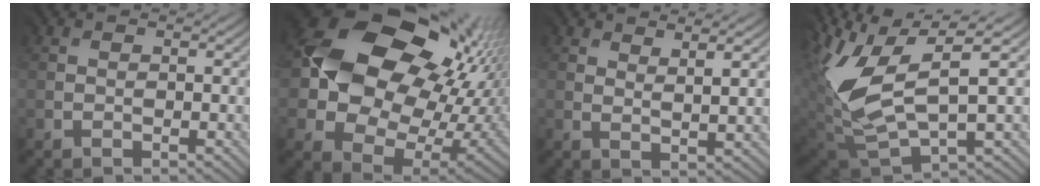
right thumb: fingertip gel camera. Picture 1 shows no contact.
{"total": 17.4, "force": [4.6, 13.4, 10.2], "torque": [-0.221, -0.010, 0.104]}
{"total": 3.2, "force": [2.8, -0.1, 1.6], "torque": [-0.033, -0.005, 0.057]}
{"total": 9.9, "force": [3.1, 4.0, 8.5], "torque": [-0.207, -0.002, 0.073]}